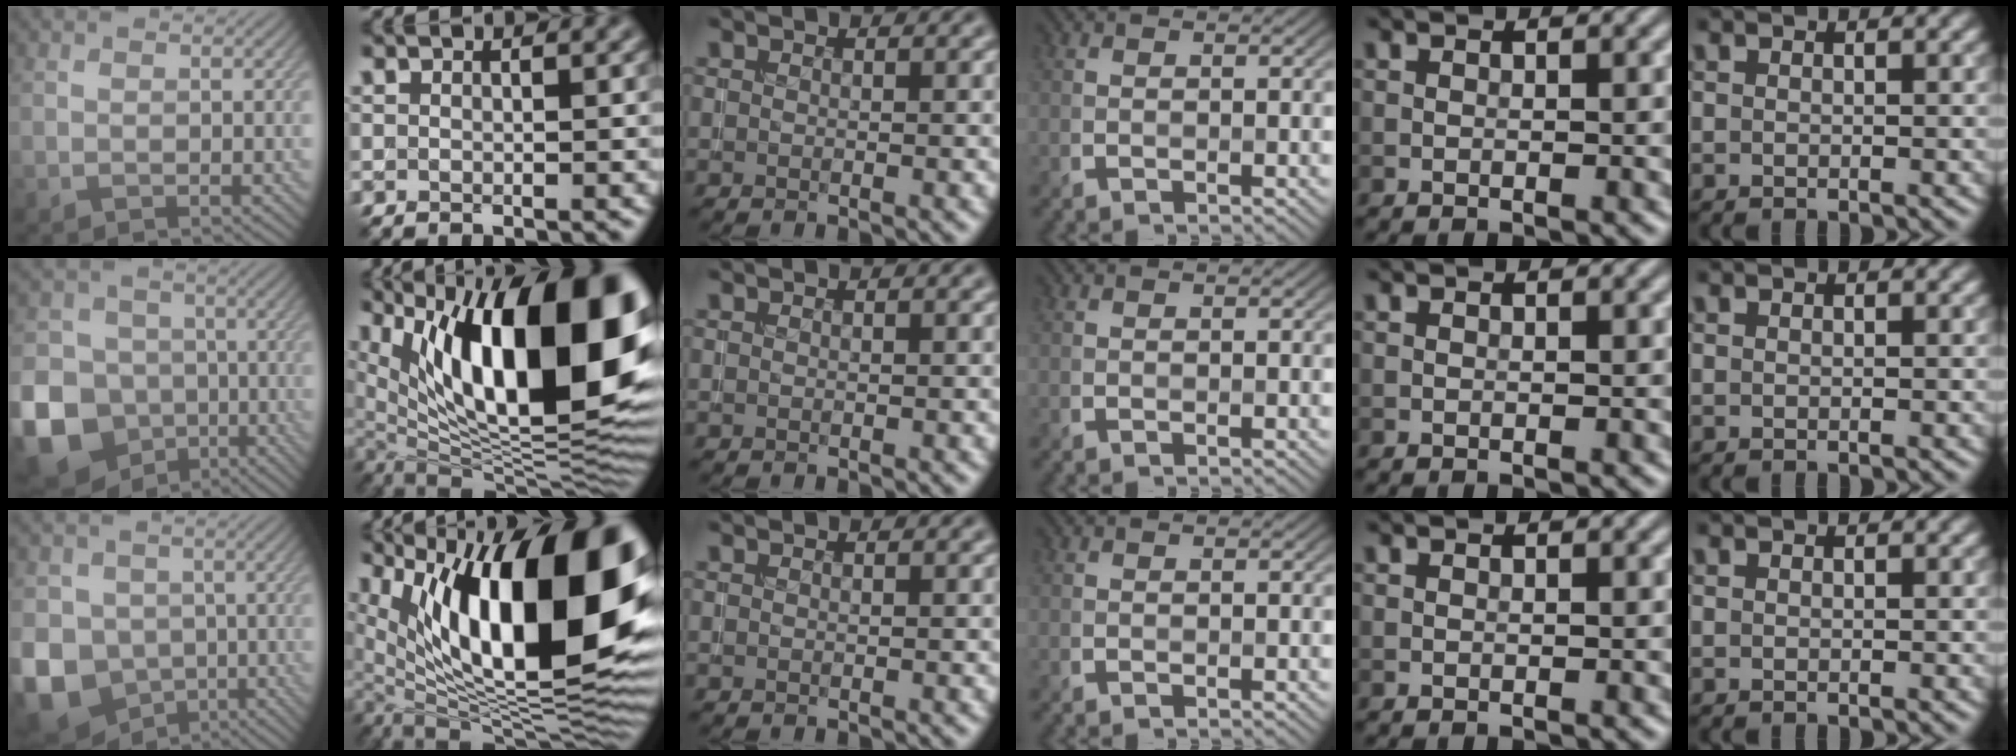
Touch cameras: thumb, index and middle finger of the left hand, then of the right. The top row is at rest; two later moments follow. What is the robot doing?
{"motion": "insert", "object": "coin"}